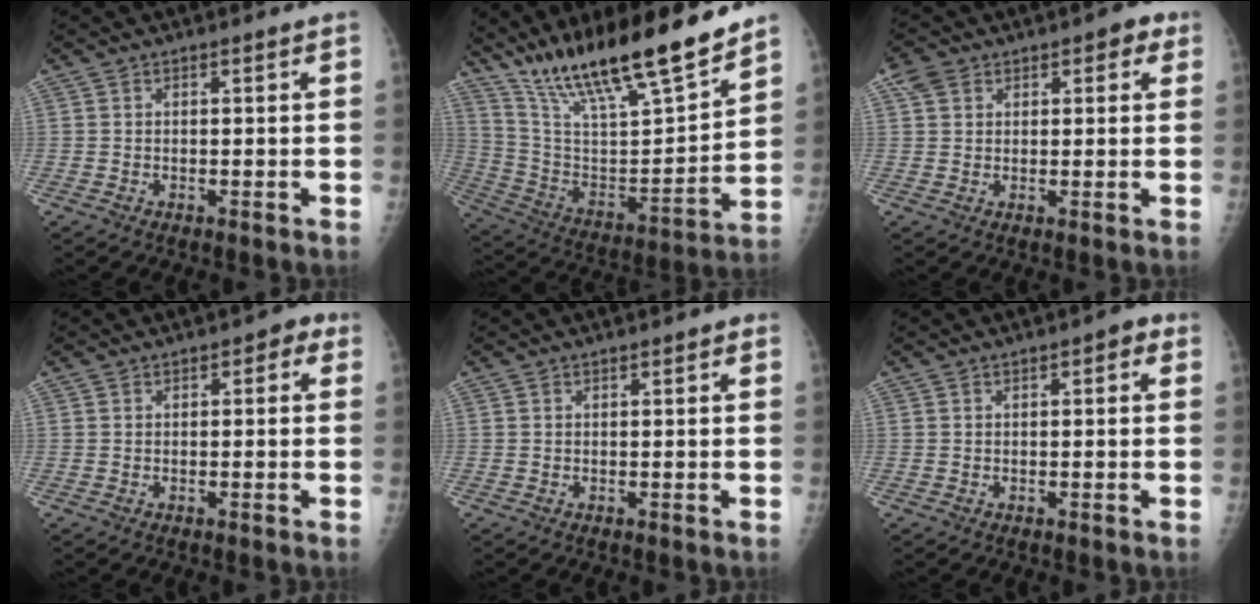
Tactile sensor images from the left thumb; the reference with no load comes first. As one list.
[{"total": 23.9, "force": [18.8, 4.2, 14.2], "torque": [-0.224, -0.081, 0.332]}, {"total": 6.8, "force": [3.3, 4.5, 3.9], "torque": [-0.031, 0.006, 0.050]}, {"total": 2.5, "force": [0.4, 1.8, 1.7], "torque": [-0.005, 0.007, -0.003]}, {"total": 0.7, "force": [0.2, 0.3, 0.6], "torque": [-0.005, 0.001, 0.001]}, {"total": 2.3, "force": [0.5, 1.1, 1.9], "torque": [-0.015, 0.005, -0.002]}]